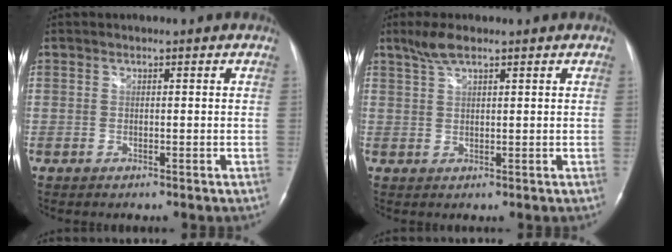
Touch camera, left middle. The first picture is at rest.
{"total": 3.5, "force": [2.6, 0.7, 2.3], "torque": [-0.053, 0.009, 0.055]}